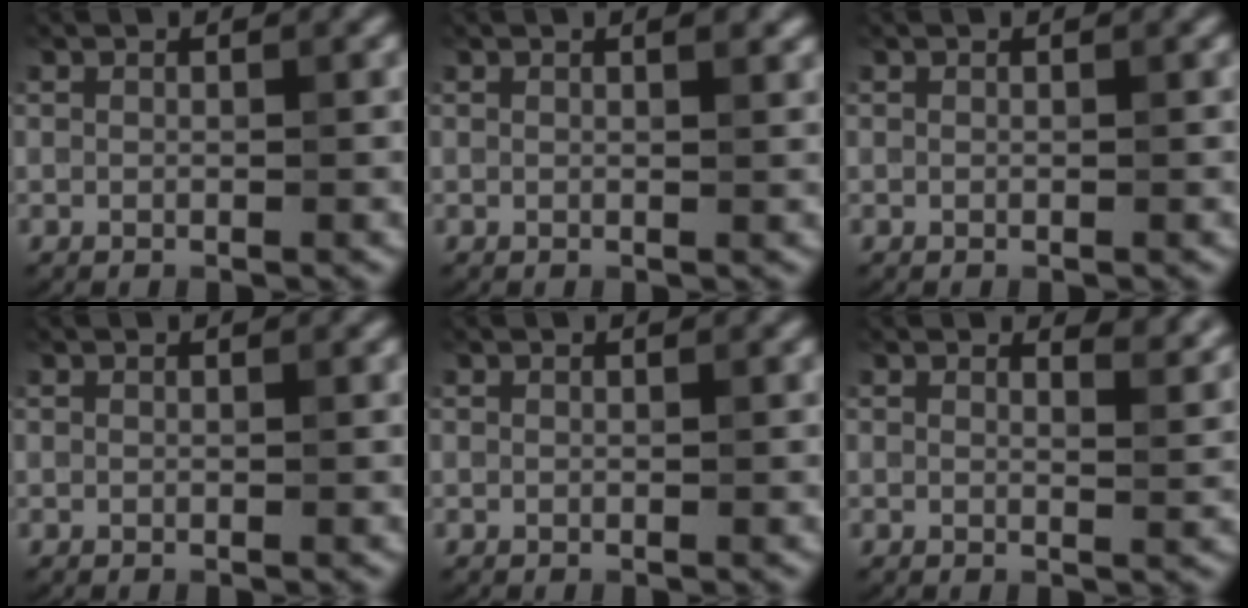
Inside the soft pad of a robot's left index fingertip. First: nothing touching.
{"total": 1.2, "force": [0.8, 0.3, 0.9], "torque": [-0.009, 0.001, 0.012]}
{"total": 0.0}
{"total": 0.0}
{"total": 0.0}
{"total": 2.8, "force": [2.4, 0.7, 1.1], "torque": [-0.012, -0.004, 0.028]}